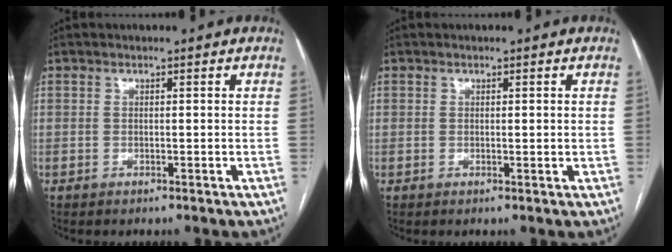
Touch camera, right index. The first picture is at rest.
{"total": 1.1, "force": [0.2, 0.5, 0.9], "torque": [-0.015, -0.003, 0.005]}